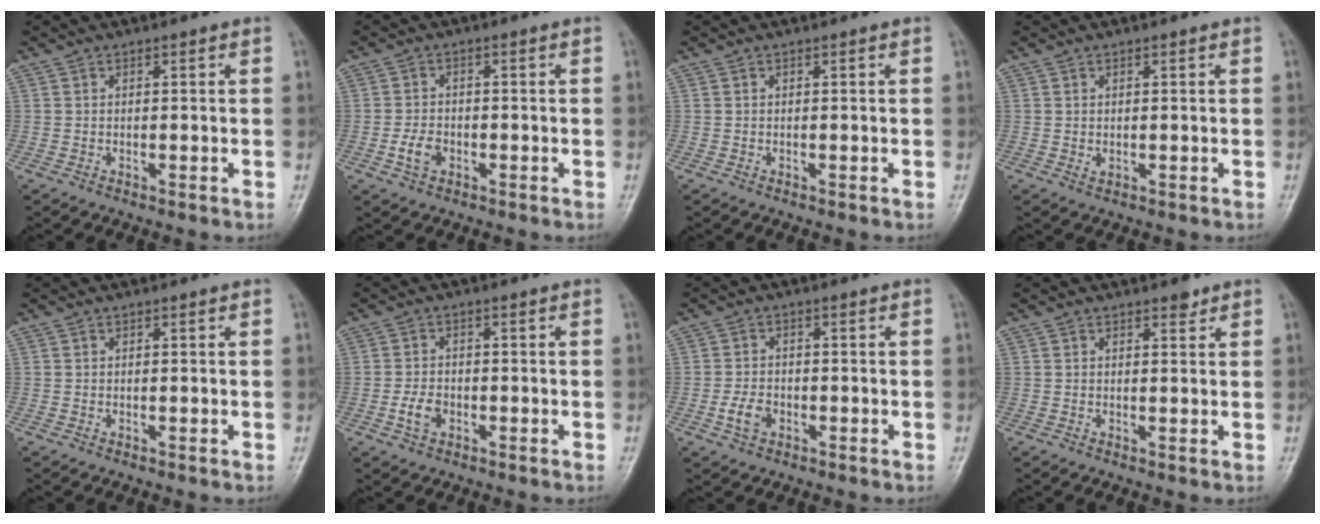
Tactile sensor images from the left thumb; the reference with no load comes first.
{"total": 3.5, "force": [-1.3, 2.4, 2.2], "torque": [-0.038, 0.007, -0.025]}
{"total": 0.0}
{"total": 1.1, "force": [0.3, 0.7, 0.8], "torque": [-0.010, -0.003, 0.009]}
{"total": 0.0}
{"total": 3.6, "force": [-1.3, 2.5, 2.2], "torque": [-0.038, 0.008, -0.025]}
{"total": 3.7, "force": [-1.5, 2.6, 2.3], "torque": [-0.040, 0.007, -0.028]}
{"total": 1.7, "force": [1.3, 0.7, 0.8], "torque": [-0.003, -0.007, 0.016]}